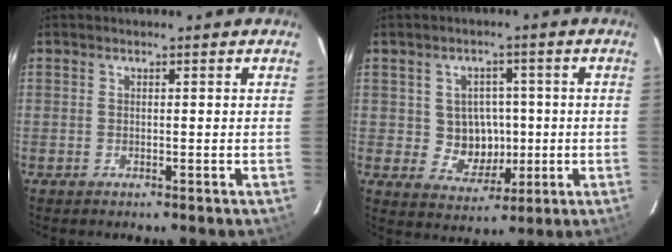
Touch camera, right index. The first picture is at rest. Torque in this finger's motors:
{"motor_torque": [0.26, 0.20, 0.28, 0.01]}